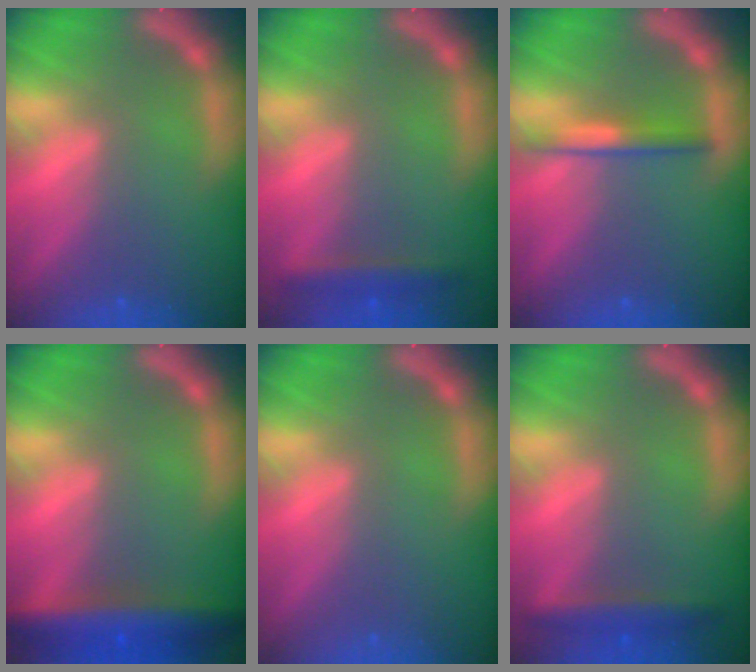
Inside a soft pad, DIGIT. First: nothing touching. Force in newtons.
{"total": 2.4}
{"total": 2.5}
{"total": 7.0}
{"total": 0.0}
{"total": 2.9}